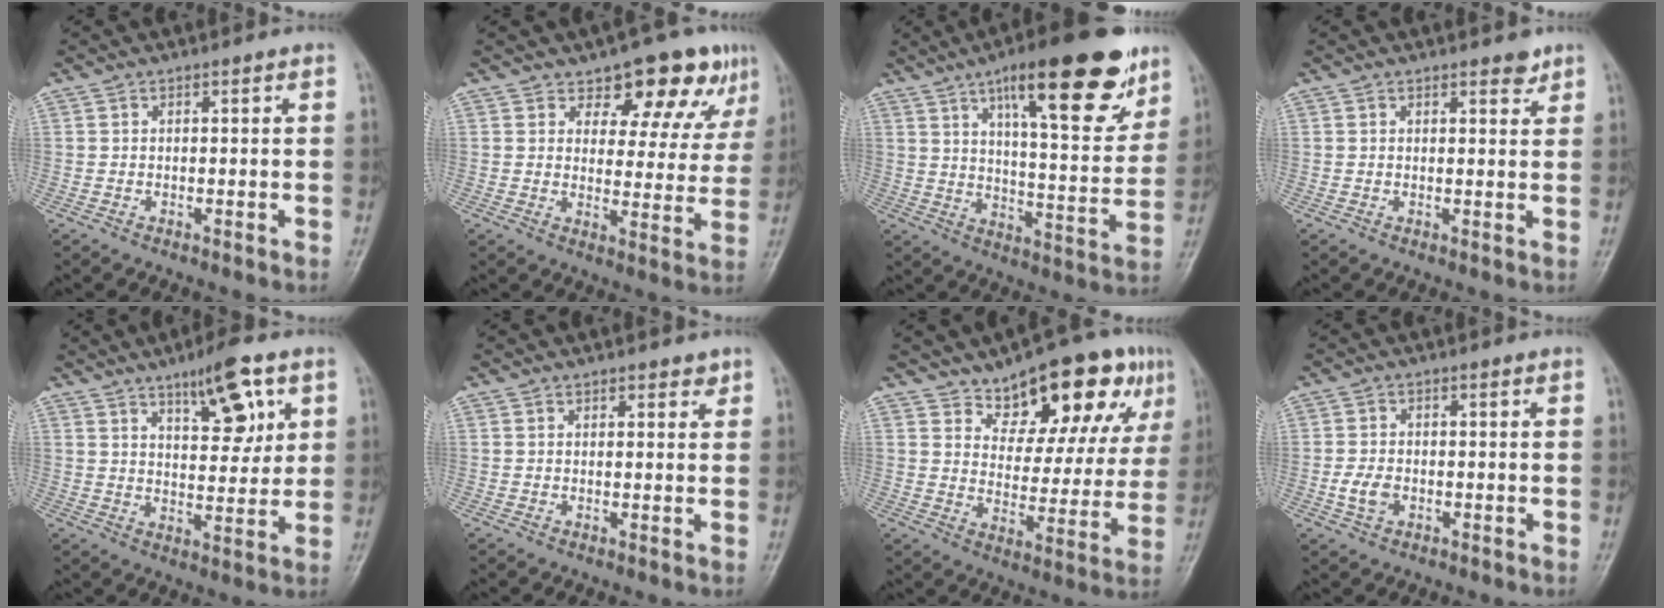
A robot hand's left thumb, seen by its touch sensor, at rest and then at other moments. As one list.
[{"total": 12.3, "force": [8.2, 6.0, 6.9], "torque": [-0.039, -0.045, 0.104]}, {"total": 22.3, "force": [12.9, 6.6, 17.0], "torque": [-0.213, -0.049, 0.197]}, {"total": 2.2, "force": [1.7, 0.9, 1.0], "torque": [-0.003, -0.010, 0.021]}, {"total": 10.7, "force": [5.5, 3.8, 8.3], "torque": [-0.104, -0.031, 0.086]}, {"total": 1.9, "force": [1.4, 1.0, 0.9], "torque": [0.001, -0.006, 0.014]}, {"total": 17.4, "force": [10.3, 7.7, 11.7], "torque": [-0.109, -0.043, 0.155]}, {"total": 3.6, "force": [-1.1, 2.5, 2.3], "torque": [-0.044, 0.003, -0.021]}]